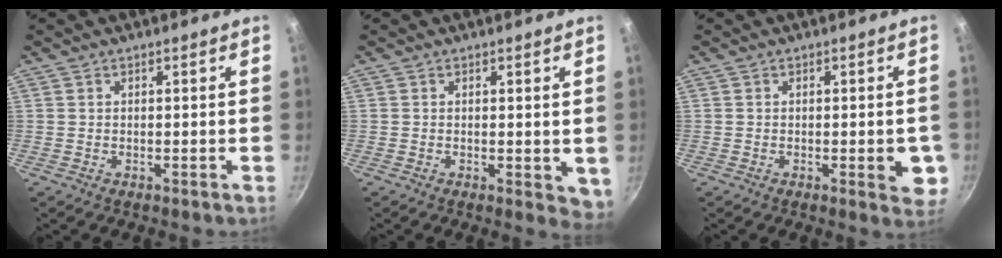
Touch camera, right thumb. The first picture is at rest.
{"total": 4.0, "force": [0.2, 2.0, 3.4], "torque": [-0.037, -0.009, 0.004]}
{"total": 5.5, "force": [-1.2, 2.1, 4.9], "torque": [-0.046, -0.003, -0.015]}